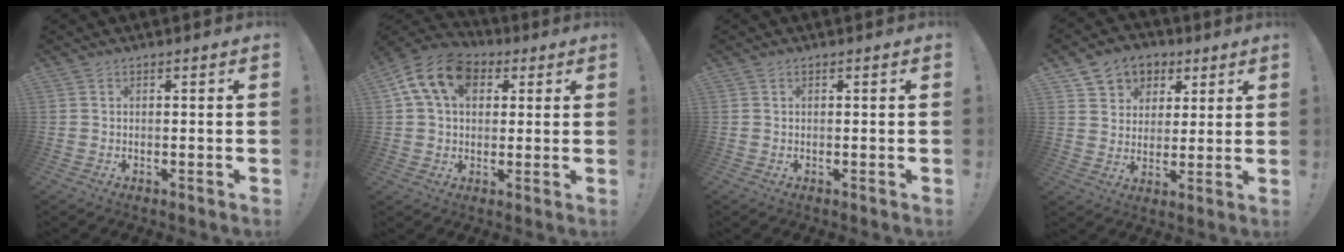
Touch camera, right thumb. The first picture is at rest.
{"total": 13.8, "force": [4.9, 9.6, 8.6], "torque": [-0.155, -0.004, 0.094]}
{"total": 0.0}
{"total": 8.0, "force": [3.6, 7.0, 1.6], "torque": [-0.021, -0.026, 0.073]}